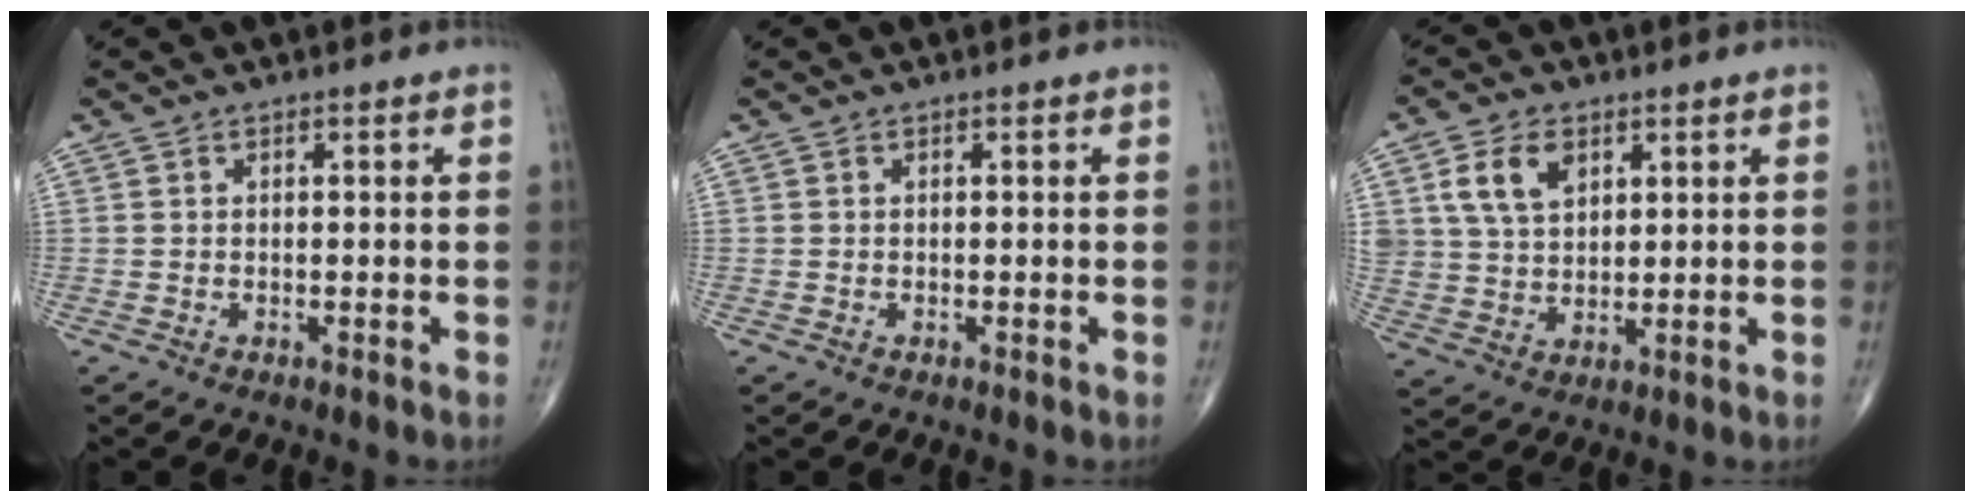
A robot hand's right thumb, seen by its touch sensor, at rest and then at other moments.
{"total": 0.0}
{"total": 8.8, "force": [3.7, 5.9, 5.4], "torque": [-0.089, -0.010, 0.075]}